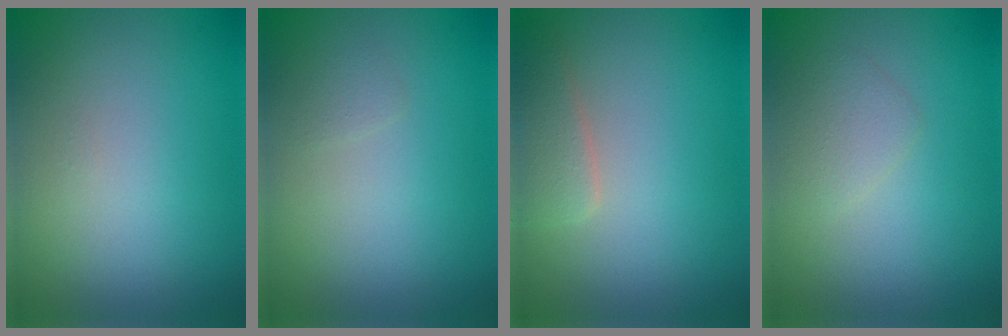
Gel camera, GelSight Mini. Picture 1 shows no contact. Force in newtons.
{"total": 0.6, "press": 0.6, "slide": 0.0}
{"total": 2.2, "press": 2.2, "slide": 0.1}
{"total": 1.6, "press": 1.6, "slide": 0.0}